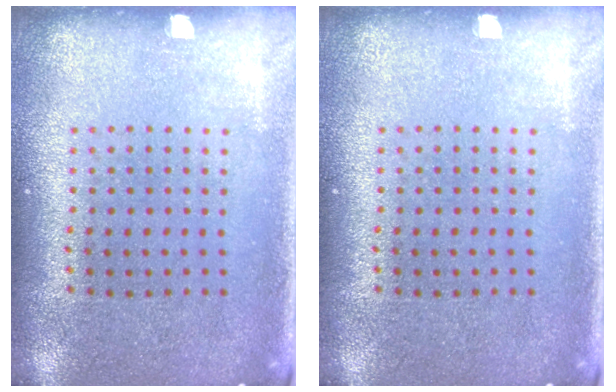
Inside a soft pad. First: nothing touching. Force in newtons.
{"total": 0.0}